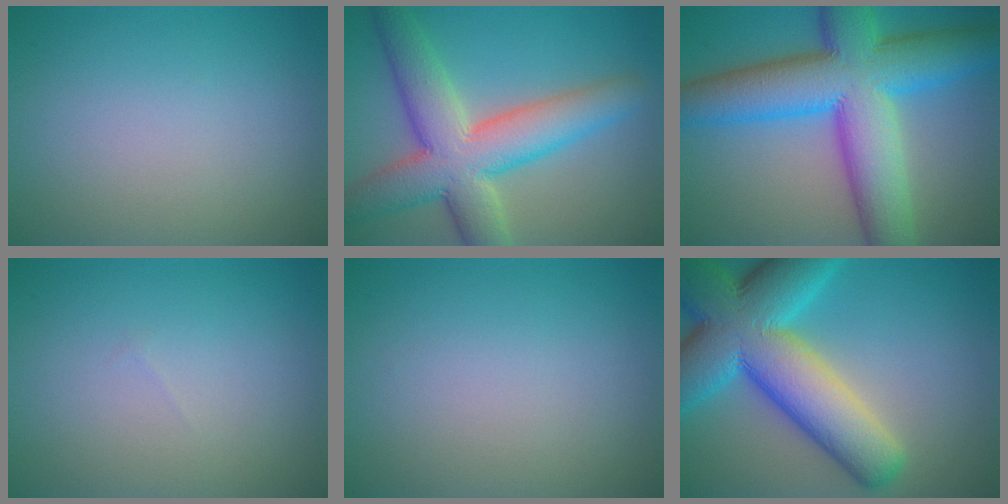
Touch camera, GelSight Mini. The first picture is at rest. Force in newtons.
{"total": 9.5, "press": 9.5, "slide": 0.7}
{"total": 13.9, "press": 13.9, "slide": 0.2}
{"total": 0.0}
{"total": 0.0}
{"total": 13.8, "press": 13.8, "slide": 0.6}